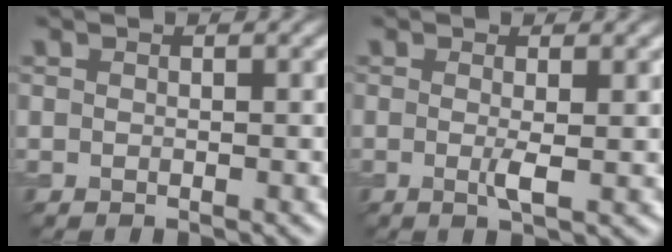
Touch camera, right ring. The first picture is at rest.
{"total": 1.8, "force": [-0.1, 0.2, 1.8], "torque": [-0.038, -0.005, -0.003]}